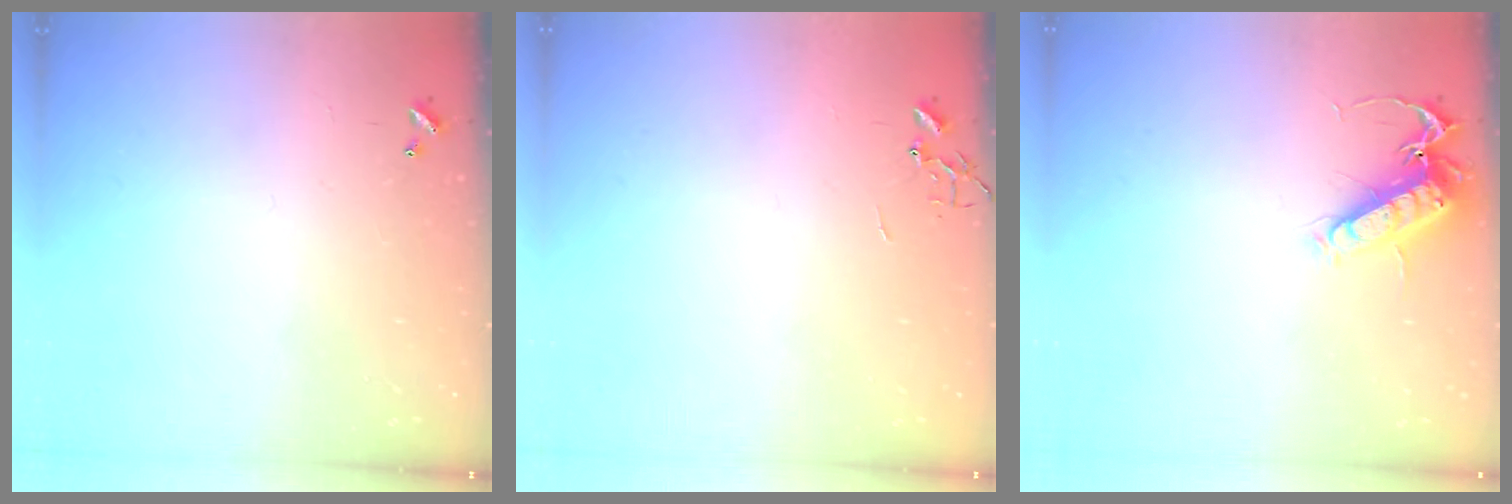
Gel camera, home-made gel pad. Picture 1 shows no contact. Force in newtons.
{"total": 0.0}
{"total": 14.1, "press": 13.9, "slide": 1.9}